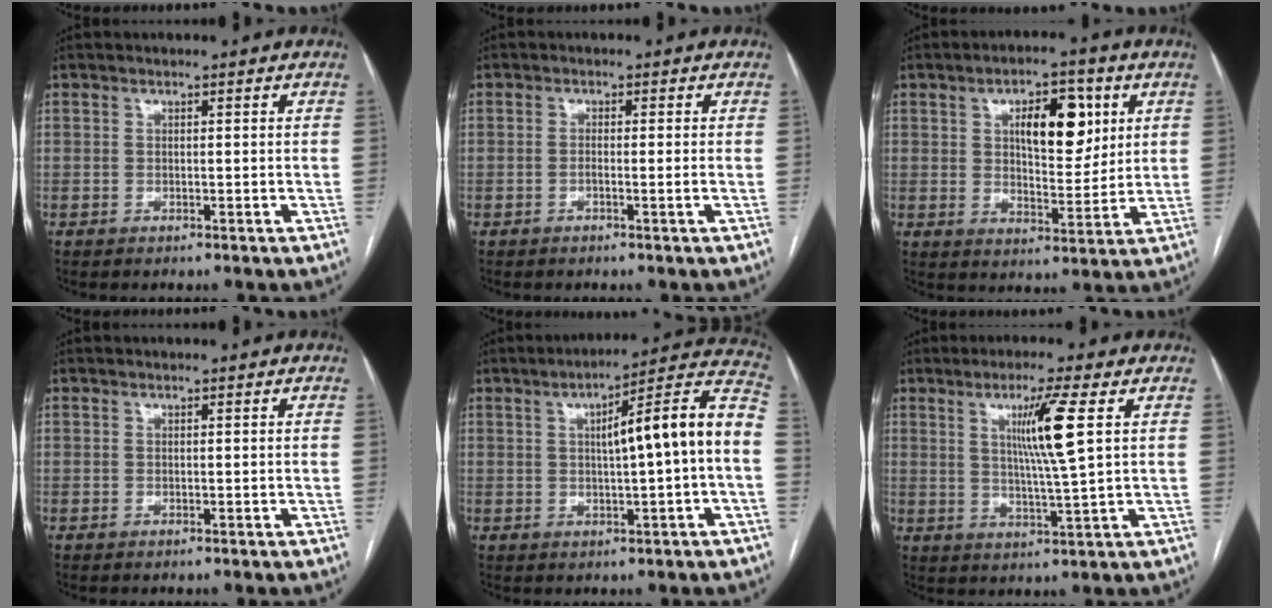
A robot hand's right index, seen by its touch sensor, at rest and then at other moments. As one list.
[{"total": 1.4, "force": [-0.5, -0.1, 1.3], "torque": [-0.022, 0.001, -0.009]}, {"total": 10.2, "force": [3.5, 4.3, 8.5], "torque": [-0.128, 0.009, 0.058]}, {"total": 0.0}, {"total": 13.7, "force": [0.4, 0.3, 13.6], "torque": [-0.189, 0.034, 0.005]}, {"total": 8.0, "force": [2.5, -1.2, 7.5], "torque": [-0.134, -0.009, 0.047]}]